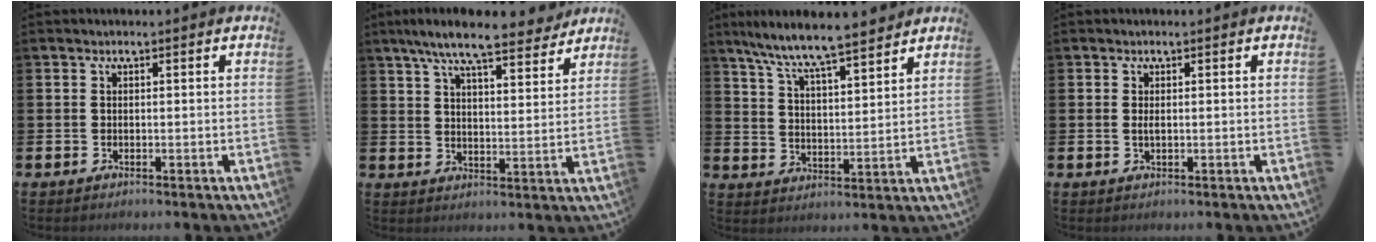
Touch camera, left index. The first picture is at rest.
{"total": 9.3, "force": [8.3, 1.3, 3.8], "torque": [-0.084, -0.041, 0.148]}
{"total": 8.4, "force": [7.9, 0.4, 2.8], "torque": [-0.082, -0.050, 0.139]}
{"total": 0.8, "force": [0.1, 0.2, 0.7], "torque": [-0.006, -0.002, 0.000]}